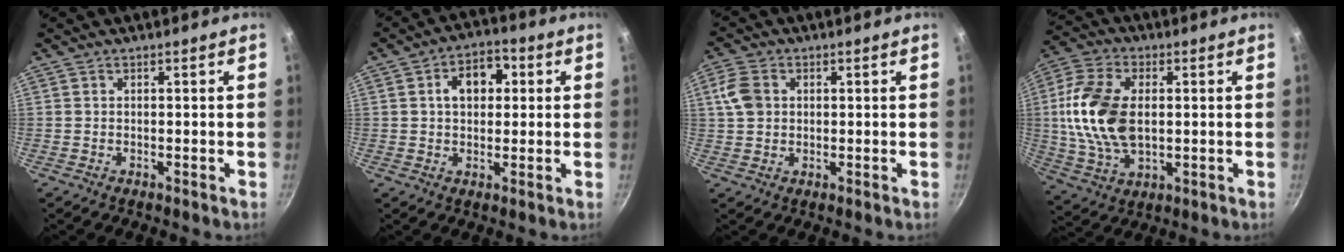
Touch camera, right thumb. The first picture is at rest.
{"total": 8.3, "force": [1.7, 5.9, 5.6], "torque": [-0.048, 0.015, 0.016]}
{"total": 6.0, "force": [1.2, 4.7, 3.5], "torque": [-0.060, 0.006, 0.018]}
{"total": 16.5, "force": [1.2, 10.2, 13.0], "torque": [-0.245, 0.003, 0.020]}